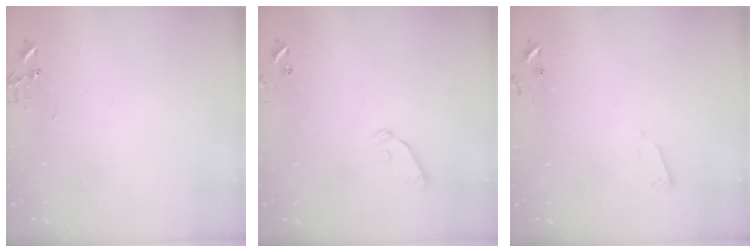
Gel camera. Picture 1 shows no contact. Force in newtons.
{"total": 6.0, "press": 6.0, "slide": 0.7}
{"total": 2.4, "press": 2.4, "slide": 0.4}